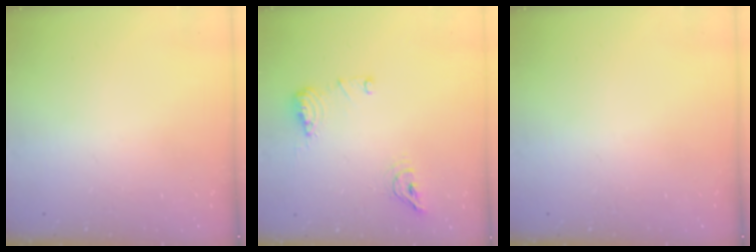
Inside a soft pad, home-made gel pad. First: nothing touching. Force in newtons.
{"total": 8.9, "press": 8.8, "slide": 1.4}
{"total": 0.0}